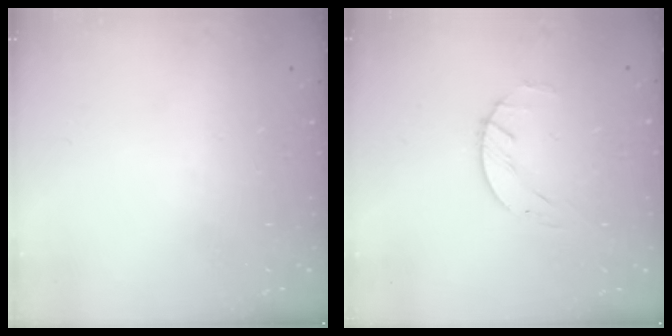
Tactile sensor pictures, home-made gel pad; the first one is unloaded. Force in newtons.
{"total": 1.6, "press": 1.6, "slide": 0.3}